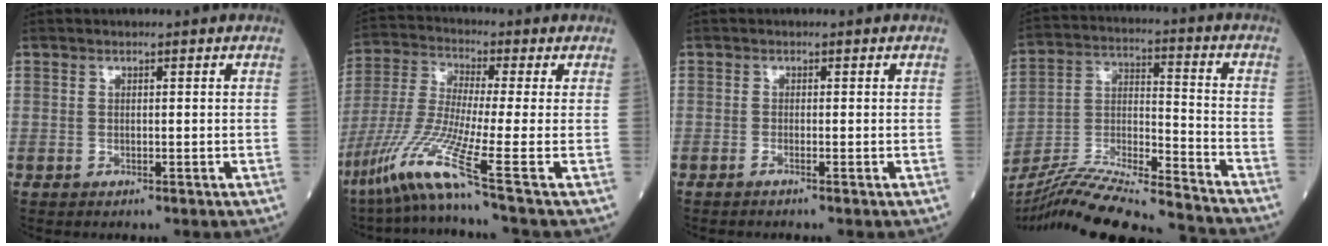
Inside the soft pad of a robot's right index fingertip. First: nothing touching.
{"total": 12.5, "force": [-7.3, -2.5, 9.9], "torque": [-0.215, -0.040, -0.143]}
{"total": 0.7, "force": [-0.5, -0.3, 0.3], "torque": [-0.006, 0.001, -0.014]}
{"total": 22.3, "force": [-20.5, 0.8, 8.8], "torque": [-0.180, -0.020, -0.345]}